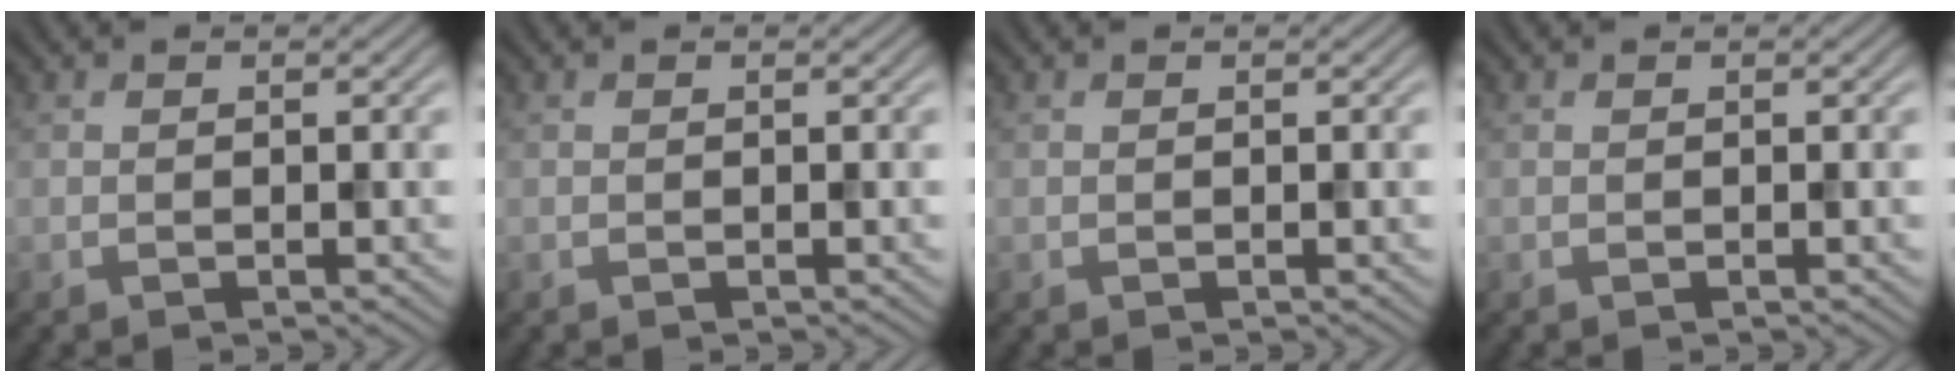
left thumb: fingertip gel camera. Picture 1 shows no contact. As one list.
[{"total": 0.0}, {"total": 0.0}, {"total": 0.0}]